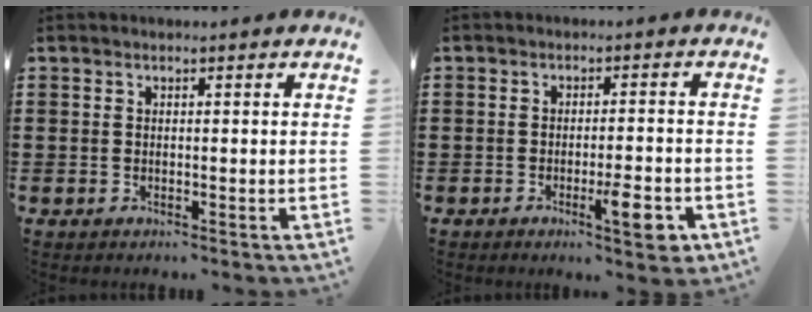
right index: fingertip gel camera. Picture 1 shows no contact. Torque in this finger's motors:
{"motor_torque": [0.16, -0.07, 0.17, 0.09]}